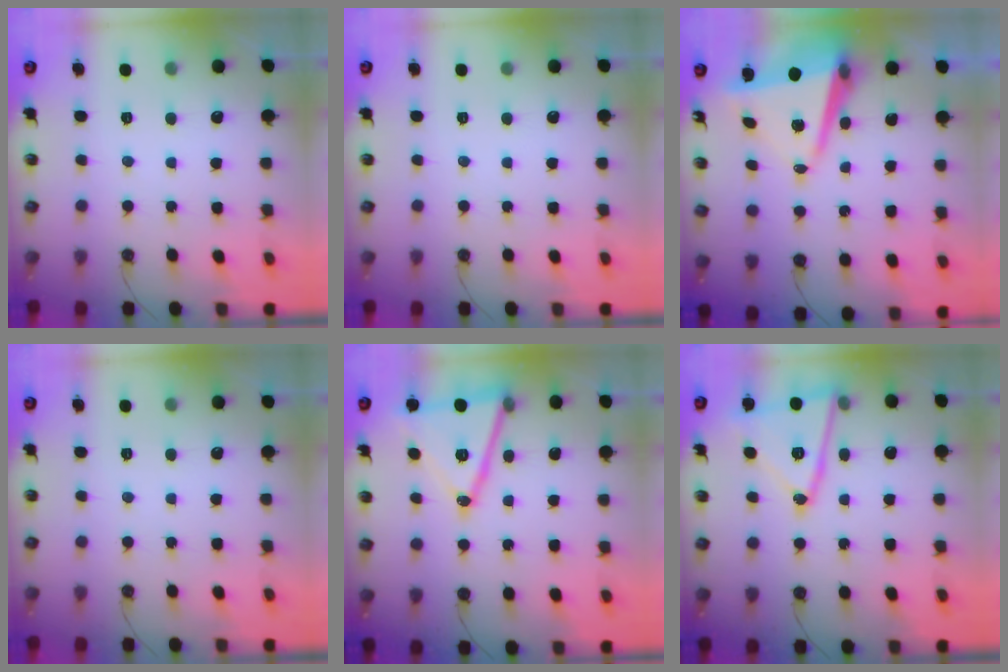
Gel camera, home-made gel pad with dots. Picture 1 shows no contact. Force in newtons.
{"total": 0.0}
{"total": 9.8, "press": 9.7, "slide": 1.4}
{"total": 0.0}
{"total": 18.5, "press": 18.2, "slide": 3.4}
{"total": 15.8, "press": 15.6, "slide": 2.5}